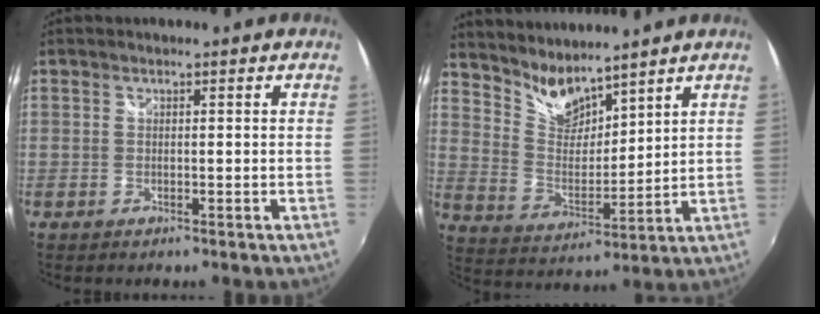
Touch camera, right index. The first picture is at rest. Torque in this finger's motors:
{"motor_torque": [-0.21, 0.26, 0.03, 0.00]}